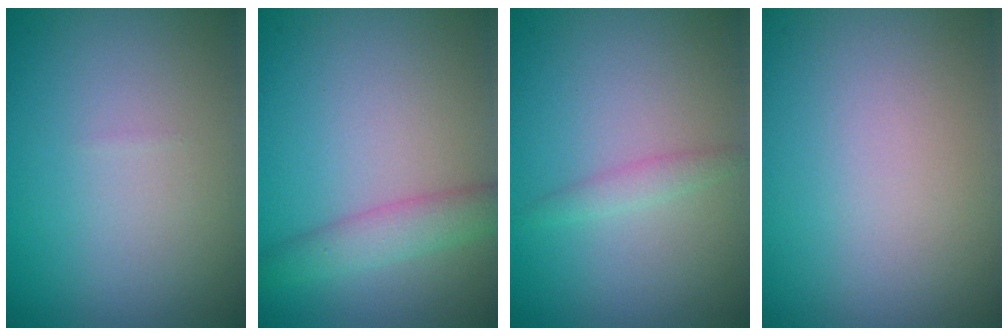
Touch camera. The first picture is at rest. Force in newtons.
{"total": 2.8, "press": 2.8, "slide": 0.1}
{"total": 1.2, "press": 1.2, "slide": 0.1}
{"total": 0.0}